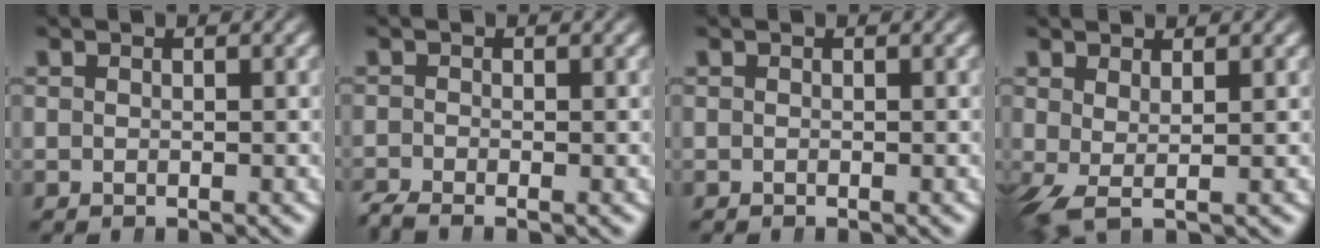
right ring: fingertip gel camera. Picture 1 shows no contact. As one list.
[{"total": 1.9, "force": [-1.7, 0.8, 0.6], "torque": [-0.005, -0.003, -0.030]}, {"total": 0.0}, {"total": 1.7, "force": [-0.1, 0.4, 1.6], "torque": [-0.046, -0.019, 0.012]}]